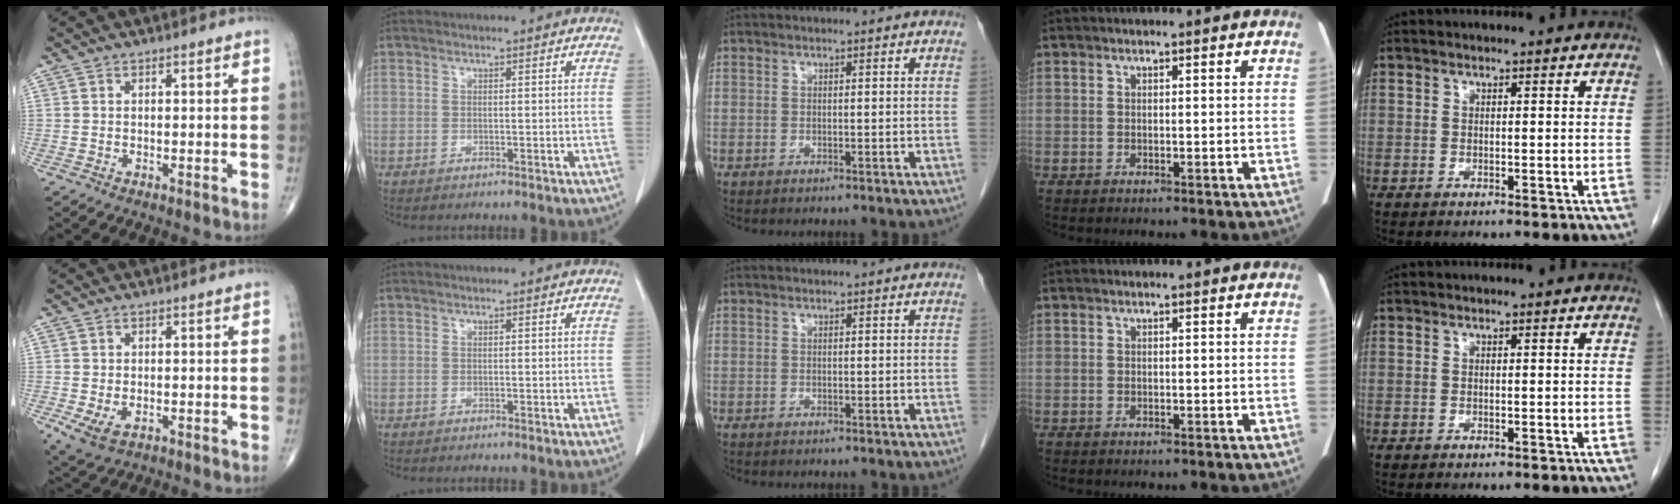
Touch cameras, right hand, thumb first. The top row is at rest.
{"thumb": {"total": 4.5, "force": [-1.3, 2.8, 3.3], "torque": [-0.064, -0.007, -0.015]}}